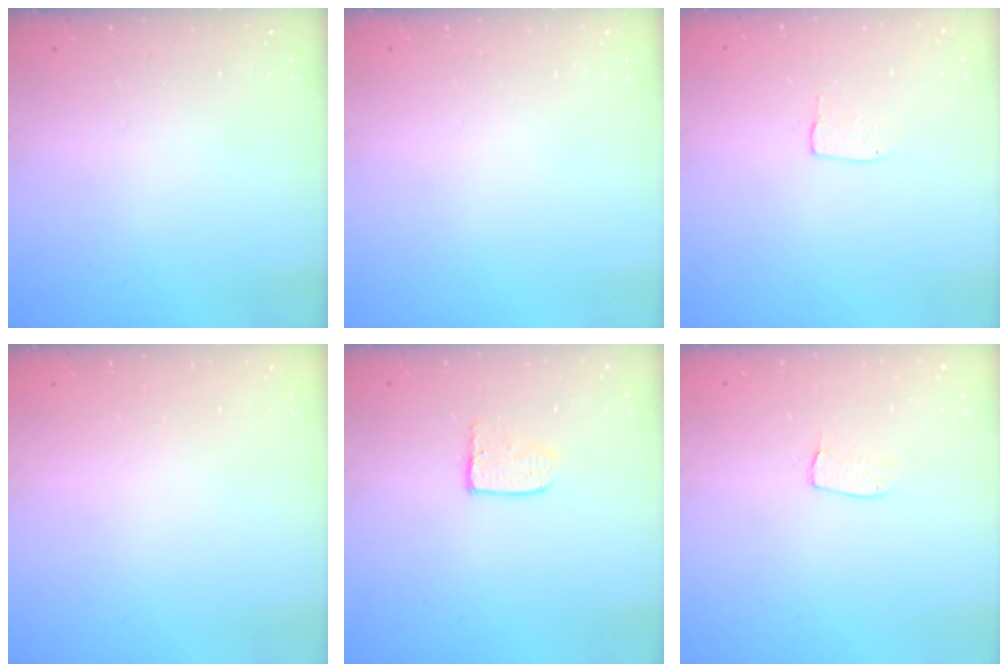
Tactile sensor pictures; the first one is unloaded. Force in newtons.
{"total": 0.0}
{"total": 3.4, "press": 3.4, "slide": 0.2}
{"total": 0.0}
{"total": 3.3, "press": 3.3, "slide": 0.3}
{"total": 4.6, "press": 4.6, "slide": 0.3}